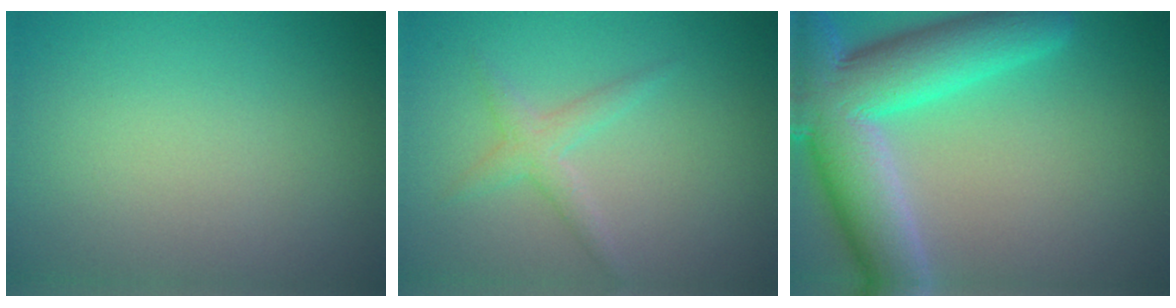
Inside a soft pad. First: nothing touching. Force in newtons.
{"total": 1.9, "press": 1.9, "slide": 0.0}
{"total": 11.6, "press": 11.6, "slide": 0.6}